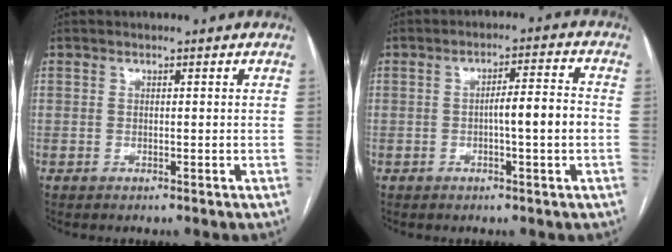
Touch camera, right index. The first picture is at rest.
{"total": 5.8, "force": [-1.0, 0.2, 5.7], "torque": [-0.086, 0.011, -0.015]}